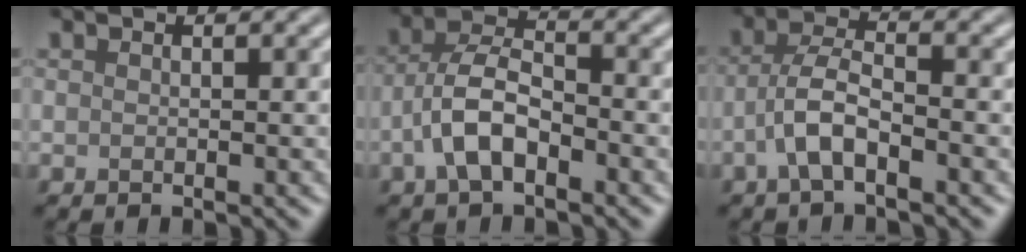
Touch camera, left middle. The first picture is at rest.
{"total": 5.0, "force": [-2.1, 2.3, 3.9], "torque": [-0.075, 0.011, -0.047]}
{"total": 4.0, "force": [-1.7, 1.4, 3.3], "torque": [-0.067, 0.008, -0.041]}